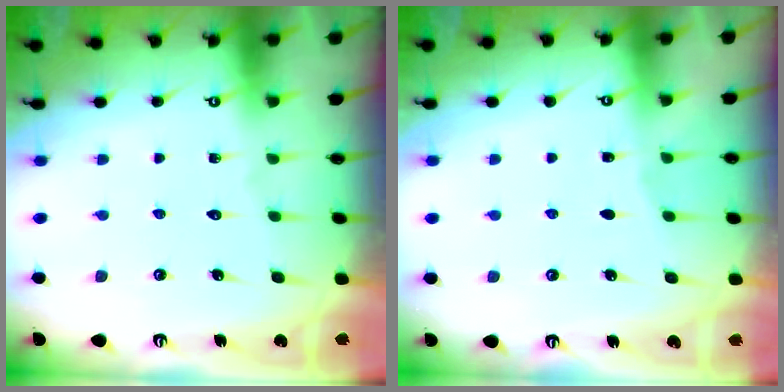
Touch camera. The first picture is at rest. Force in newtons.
{"total": 1.6, "press": 1.5, "slide": 0.3}